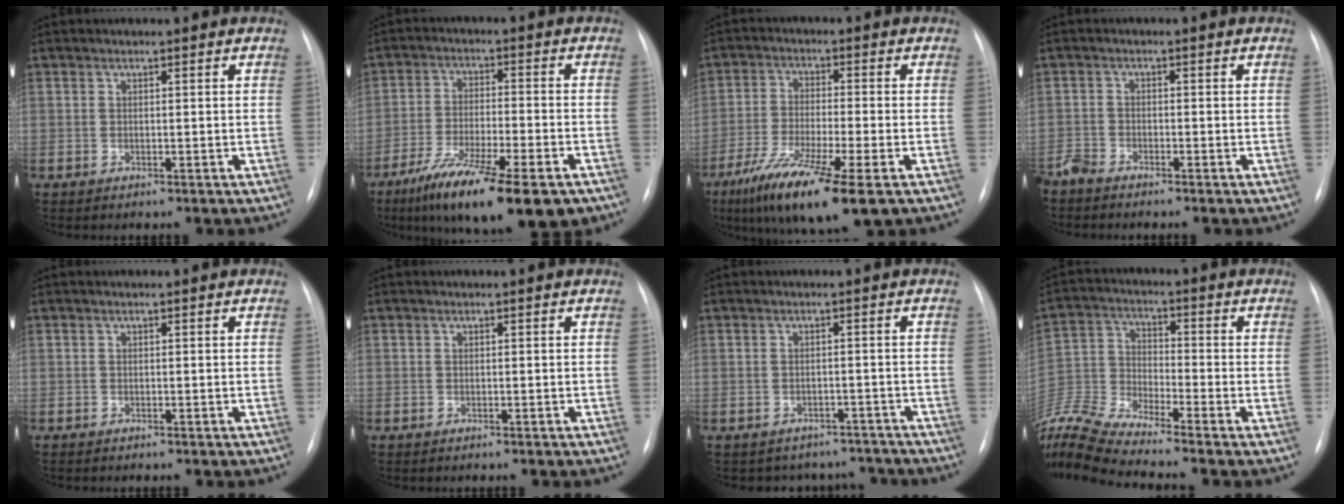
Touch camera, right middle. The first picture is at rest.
{"total": 17.6, "force": [-11.6, 3.2, 12.9], "torque": [-0.183, -0.037, -0.187]}
{"total": 13.0, "force": [-7.1, 0.8, 10.9], "torque": [-0.202, -0.041, -0.125]}
{"total": 2.6, "force": [-2.5, 0.1, 0.6], "torque": [-0.011, -0.010, -0.053]}
{"total": 0.0}
{"total": 0.0}
{"total": 7.2, "force": [-6.3, 3.4, -0.2], "torque": [0.016, 0.026, -0.067]}
{"total": 13.5, "force": [-12.1, -1.4, 5.8], "torque": [-0.133, -0.013, -0.239]}